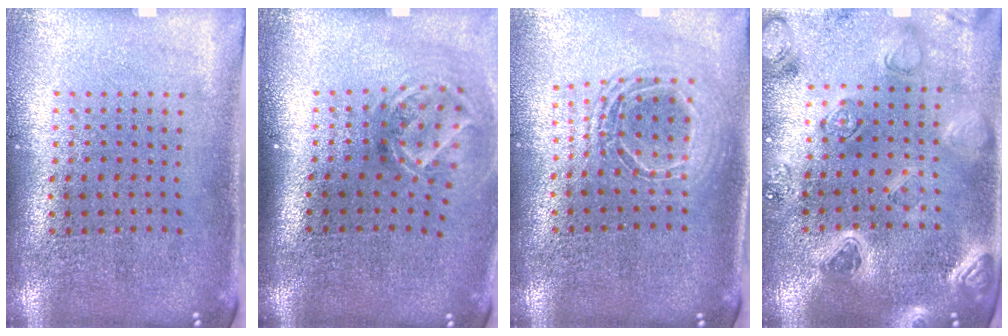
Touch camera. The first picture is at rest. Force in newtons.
{"total": 1.9, "press": 1.3, "slide": 1.4}
{"total": 1.7, "press": 1.4, "slide": 0.9}
{"total": 2.1, "press": 2.1, "slide": 0.4}